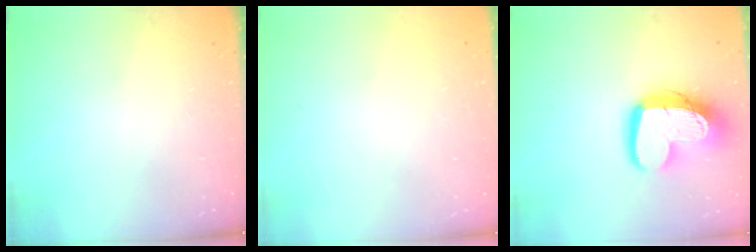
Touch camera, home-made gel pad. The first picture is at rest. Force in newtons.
{"total": 0.0}
{"total": 16.5, "press": 16.5, "slide": 1.4}